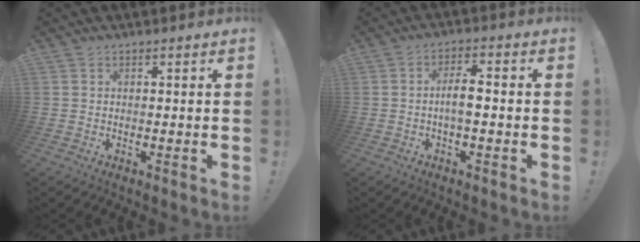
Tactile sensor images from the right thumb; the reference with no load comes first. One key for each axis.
{"total": 6.0, "fx": -1.0, "fy": 1.9, "fz": 5.6, "tx": -0.102, "ty": 0.007, "tz": -0.021}